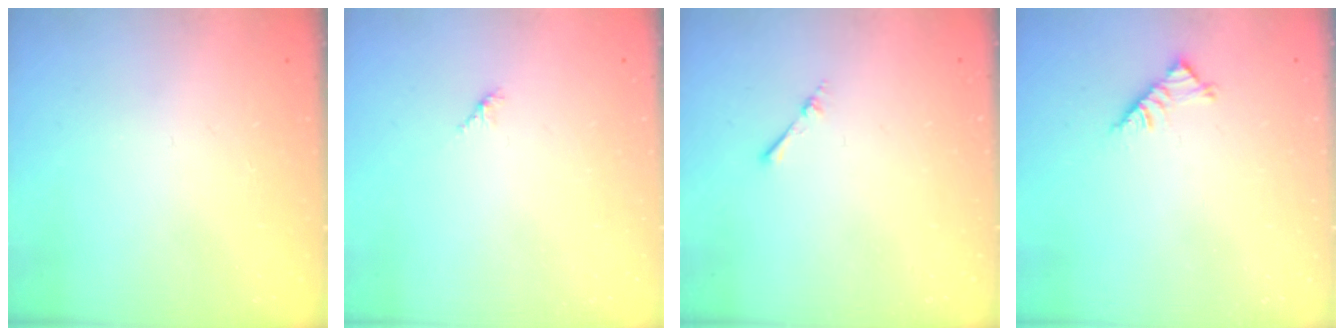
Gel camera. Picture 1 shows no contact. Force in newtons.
{"total": 1.7, "press": 1.6, "slide": 0.5}
{"total": 1.7, "press": 1.7, "slide": 0.3}
{"total": 4.7, "press": 4.7, "slide": 0.9}